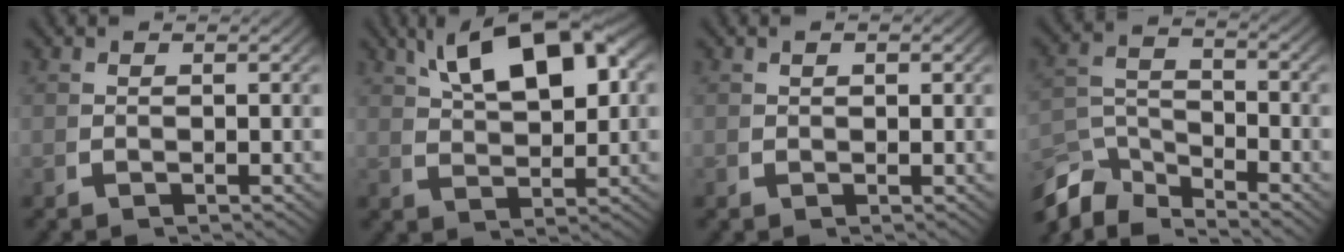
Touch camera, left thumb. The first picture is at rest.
{"total": 10.5, "force": [4.0, 5.7, 7.9], "torque": [-0.110, 0.010, 0.069]}
{"total": 0.8, "force": [0.4, 0.6, 0.4], "torque": [-0.006, -0.003, 0.009]}
{"total": 6.5, "force": [-4.0, 3.7, 3.7], "torque": [-0.059, -0.021, -0.066]}